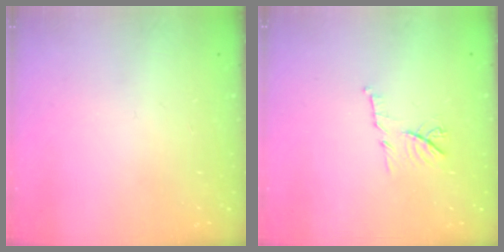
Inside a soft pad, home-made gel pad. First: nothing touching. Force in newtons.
{"total": 7.5, "press": 7.5, "slide": 0.7}